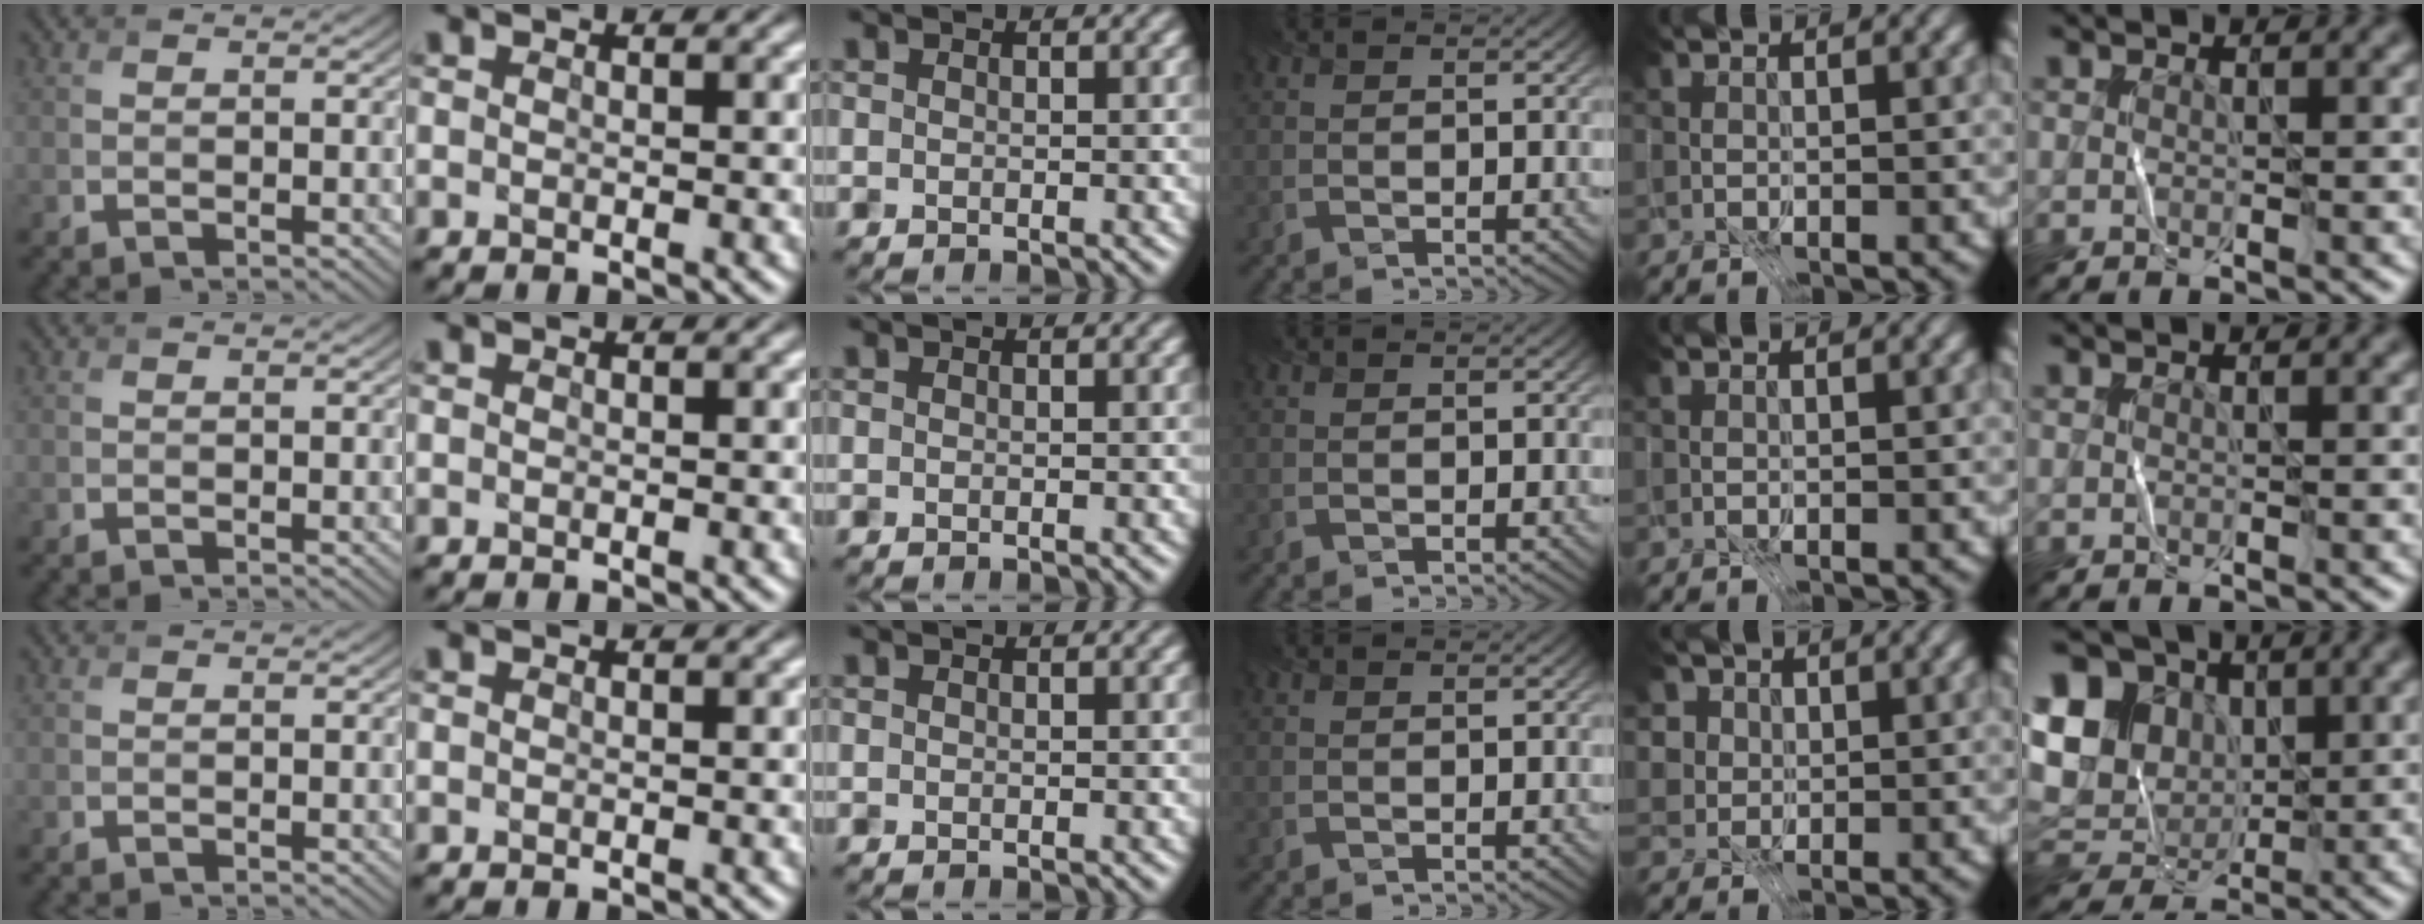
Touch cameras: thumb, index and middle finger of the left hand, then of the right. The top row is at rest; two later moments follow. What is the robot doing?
{"motion": "fold", "object": "coffee filter"}